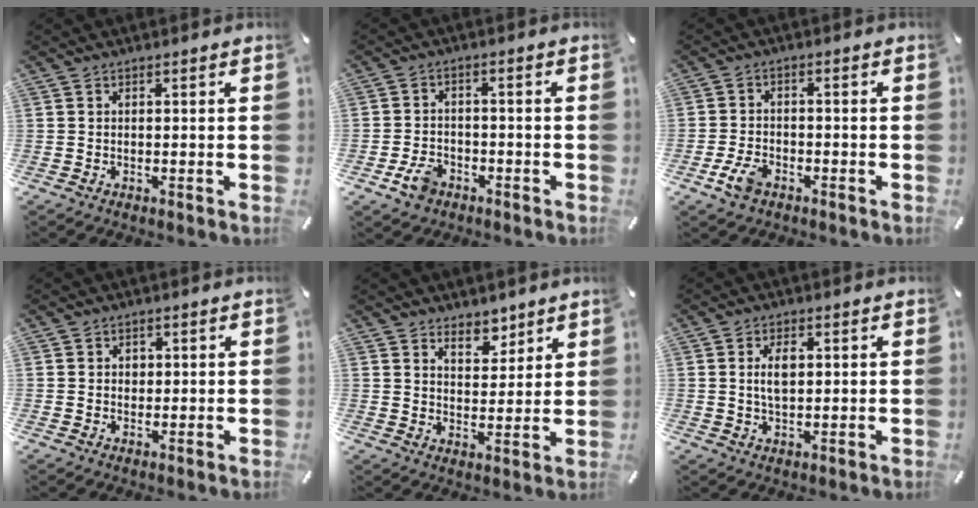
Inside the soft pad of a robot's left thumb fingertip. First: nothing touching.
{"total": 5.5, "force": [-2.9, 3.8, 2.7], "torque": [-0.059, 0.013, -0.056]}
{"total": 5.3, "force": [-2.9, 3.1, 3.2], "torque": [-0.075, 0.009, -0.056]}
{"total": 1.8, "force": [0.3, 1.7, 0.6], "torque": [0.002, 0.000, -0.001]}
{"total": 6.2, "force": [4.9, 3.6, 0.9], "torque": [0.004, -0.035, 0.086]}
{"total": 4.9, "force": [0.9, 2.6, 4.0], "torque": [-0.075, -0.001, 0.008]}